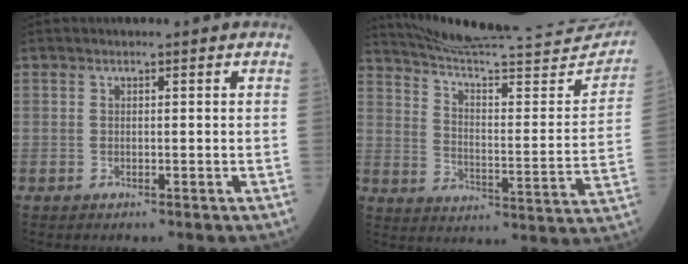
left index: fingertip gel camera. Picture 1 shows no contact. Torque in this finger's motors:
{"motor_torque": [0.61, -1.15, -0.04, 0.02]}